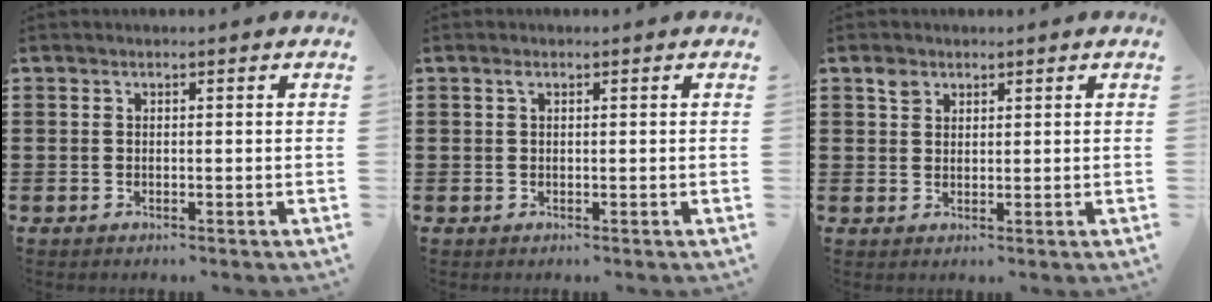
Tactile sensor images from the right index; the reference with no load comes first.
{"total": 0.8, "force": [0.3, 0.3, 0.6], "torque": [-0.014, 0.001, 0.006]}
{"total": 1.9, "force": [1.3, 1.3, 0.5], "torque": [-0.014, 0.002, 0.026]}